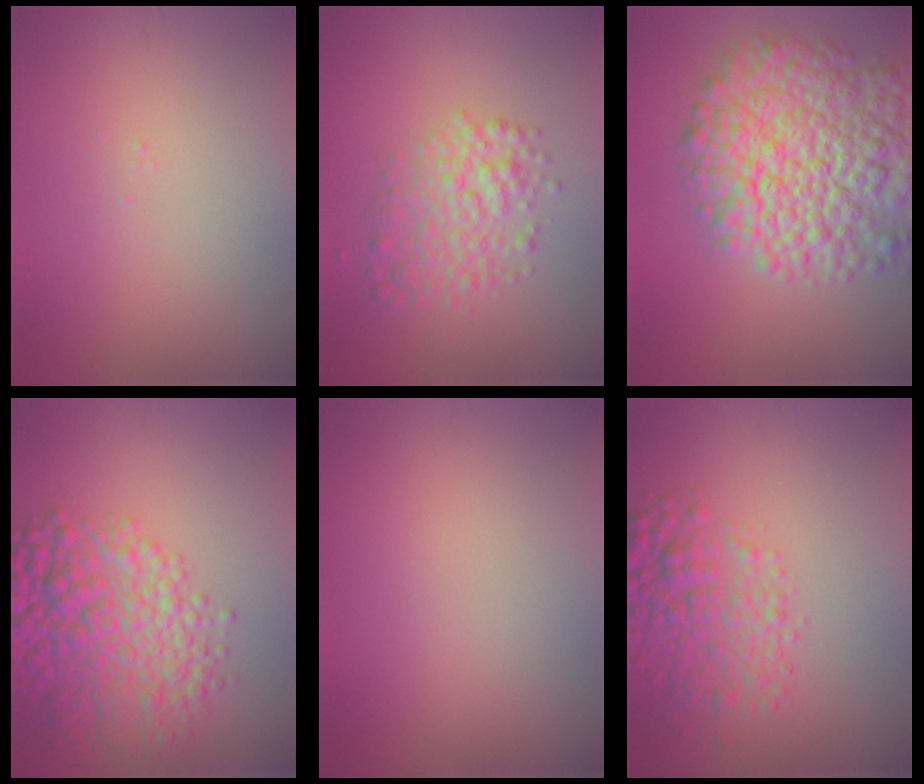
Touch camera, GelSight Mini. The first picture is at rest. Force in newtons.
{"total": 3.9, "press": 3.9, "slide": 0.2}
{"total": 11.2, "press": 11.2, "slide": 0.5}
{"total": 8.1, "press": 8.1, "slide": 0.2}
{"total": 0.0}
{"total": 4.5, "press": 4.5, "slide": 0.1}